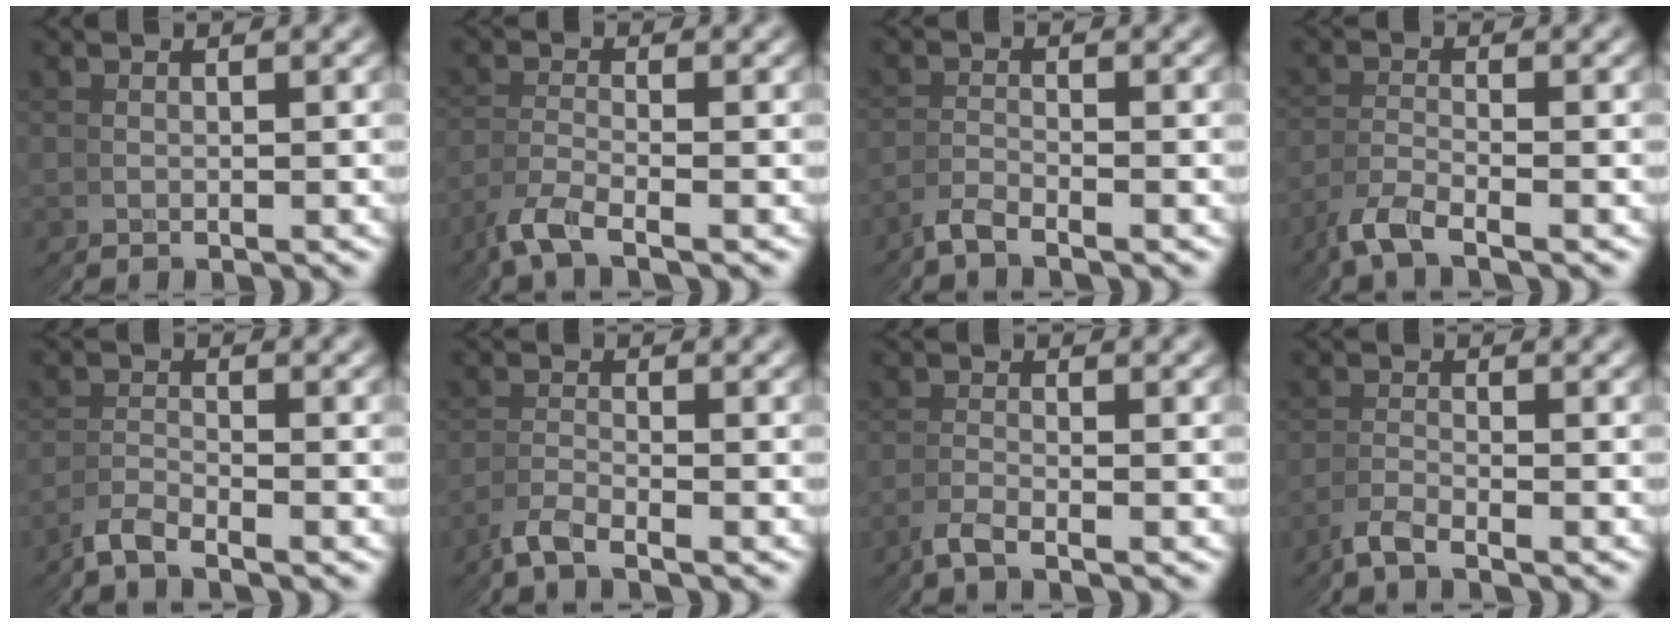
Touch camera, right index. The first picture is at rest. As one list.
[{"total": 1.9, "force": [-1.5, -1.0, -0.6], "torque": [-0.007, 0.004, -0.030]}, {"total": 3.7, "force": [-2.4, -1.6, -2.3], "torque": [0.042, 0.016, -0.054]}, {"total": 2.2, "force": [-1.8, -0.9, -0.8], "torque": [-0.001, 0.008, -0.039]}, {"total": 3.3, "force": [-2.6, -1.0, -1.6], "torque": [0.022, 0.010, -0.057]}, {"total": 2.9, "force": [-2.1, -1.3, -1.5], "torque": [0.017, 0.011, -0.046]}, {"total": 3.0, "force": [-1.9, -1.6, -1.7], "torque": [0.024, 0.013, -0.042]}, {"total": 3.4, "force": [-2.3, -1.6, -2.0], "torque": [0.029, 0.014, -0.050]}]